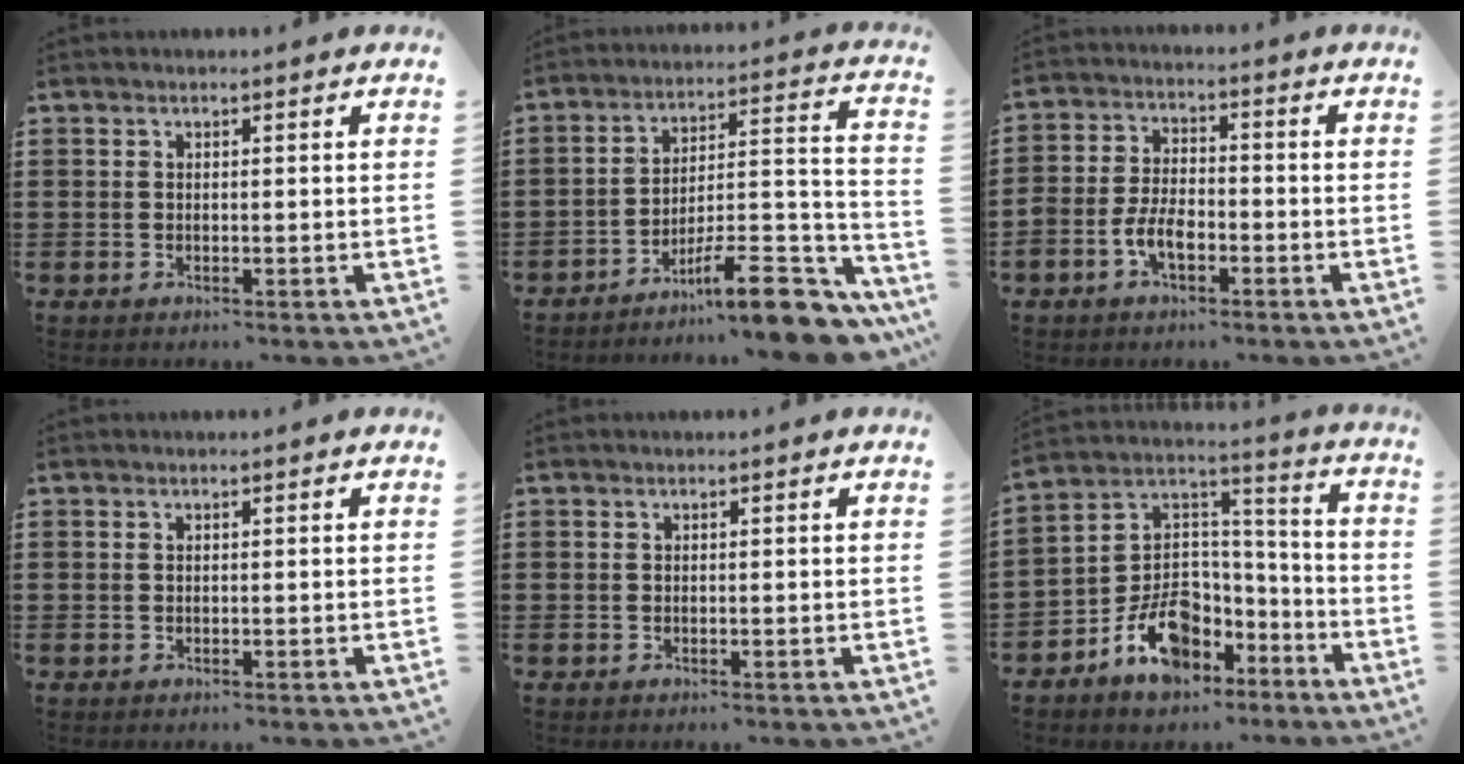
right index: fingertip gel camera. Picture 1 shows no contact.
{"total": 12.3, "force": [-9.4, 2.2, 7.6], "torque": [-0.099, 0.031, -0.167]}
{"total": 4.9, "force": [-2.4, 2.6, 3.4], "torque": [-0.087, 0.001, -0.052]}
{"total": 0.0}
{"total": 0.0}
{"total": 11.7, "force": [-6.9, 8.0, 5.0], "torque": [-0.100, 0.026, -0.123]}